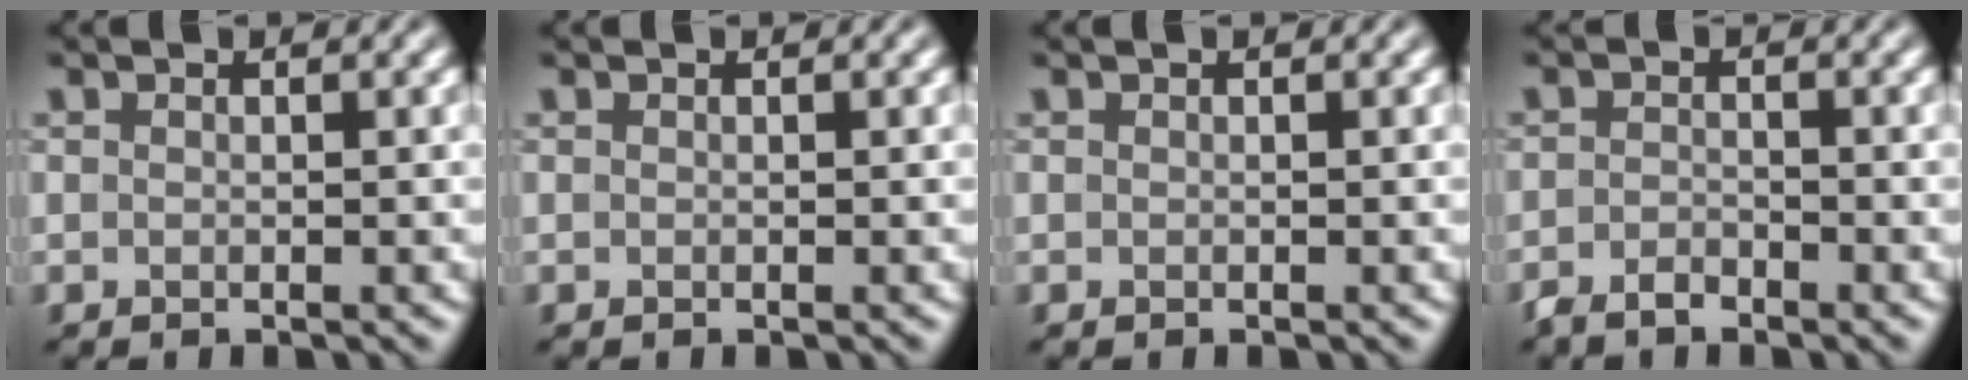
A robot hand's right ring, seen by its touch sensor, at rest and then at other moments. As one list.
[{"total": 0.0}, {"total": 0.0}, {"total": 1.7, "force": [-1.4, 0.6, 0.7], "torque": [-0.018, 0.004, -0.032]}]